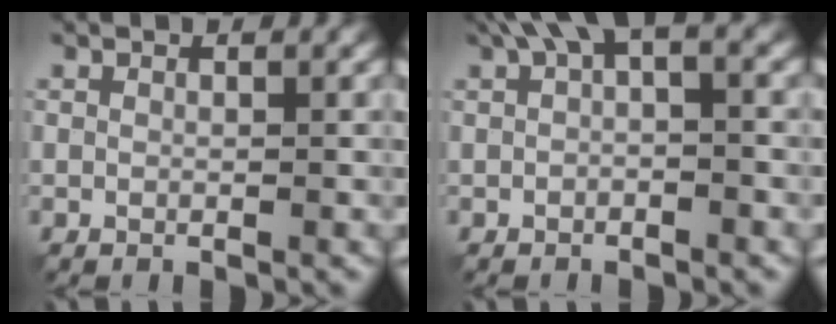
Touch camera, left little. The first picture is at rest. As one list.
[{"total": 4.7, "force": [1.5, 2.1, 4.0], "torque": [-0.070, 0.018, 0.024]}]